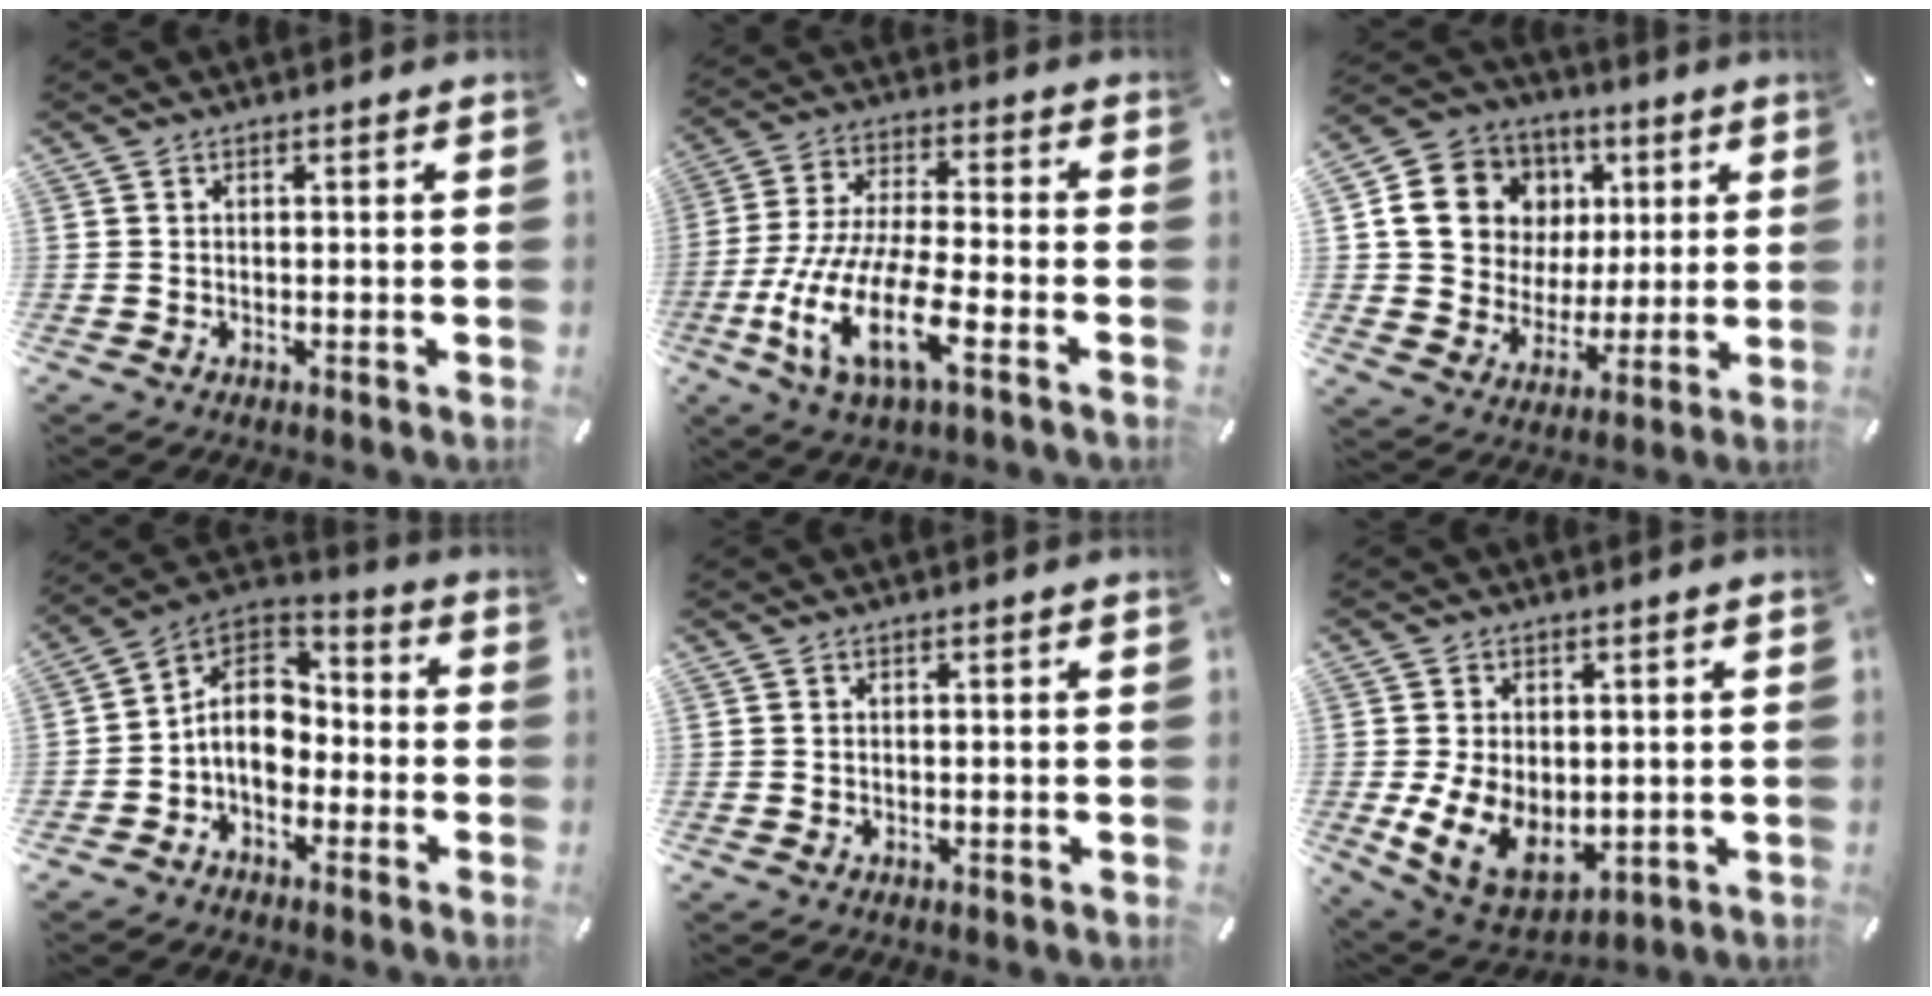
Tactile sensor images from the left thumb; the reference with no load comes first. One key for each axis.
{"total": 16.8, "fx": -7.4, "fy": 5.2, "fz": 14.1, "tx": -0.298, "ty": 0.007, "tz": -0.129}
{"total": 14.5, "fx": 4.2, "fy": 13.1, "fz": 4.5, "tx": -0.069, "ty": -0.015, "tz": 0.089}
{"total": 10.3, "fx": -3.1, "fy": 7.9, "fz": 5.9, "tx": -0.132, "ty": 0.016, "tz": -0.058}
{"total": 0.0}
{"total": 11.5, "fx": -0.6, "fy": 8.7, "fz": 7.4, "tx": -0.135, "ty": -0.014, "tz": -0.005}